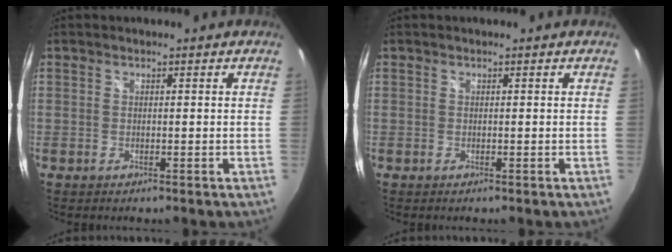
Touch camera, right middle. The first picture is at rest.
{"total": 0.0}